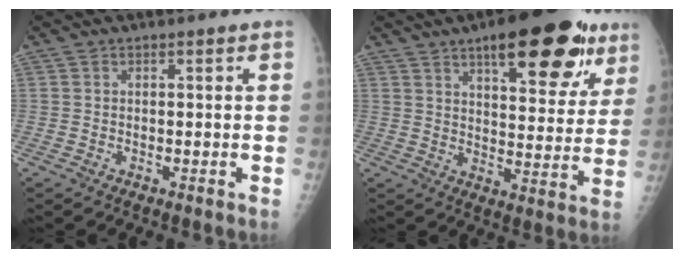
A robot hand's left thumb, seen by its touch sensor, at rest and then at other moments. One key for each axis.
{"total": 20.3, "fx": 11.4, "fy": 7.6, "fz": 15.0, "tx": -0.164, "ty": -0.036, "tz": 0.160}